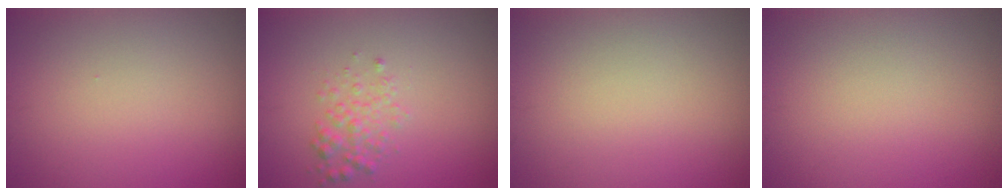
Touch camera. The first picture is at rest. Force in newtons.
{"total": 1.9, "press": 1.9, "slide": 0.0}
{"total": 0.0}
{"total": 0.0}